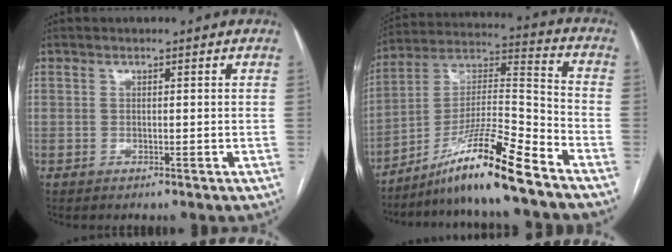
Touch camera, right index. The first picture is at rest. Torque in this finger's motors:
{"motor_torque": [0.97, -1.17, 0.91, 0.21]}